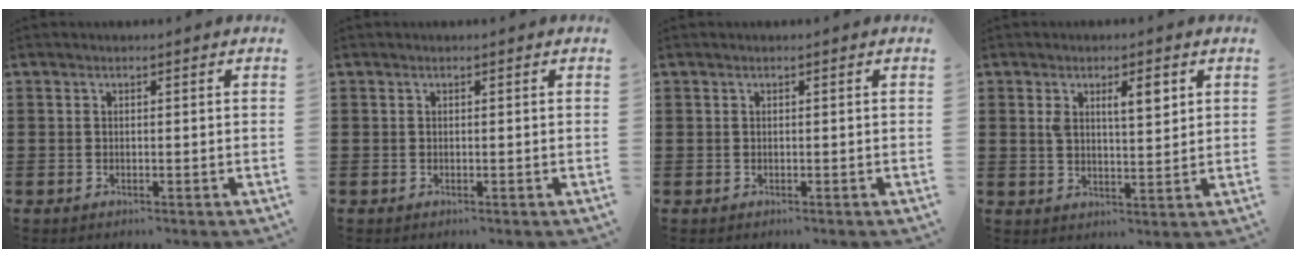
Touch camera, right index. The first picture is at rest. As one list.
[{"total": 0.0}, {"total": 0.0}, {"total": 4.4, "force": [1.8, 1.5, 3.7], "torque": [-0.061, 0.000, 0.026]}]